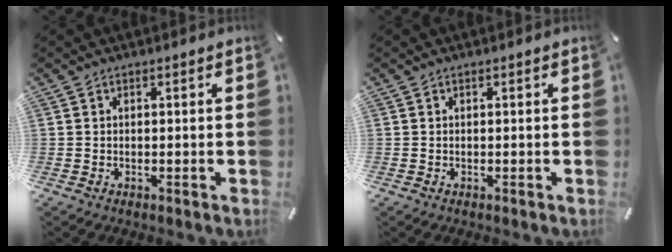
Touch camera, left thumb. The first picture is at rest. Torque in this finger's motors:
{"motor_torque": [-0.39, -0.39, 0.03, 0.00, 0.00]}